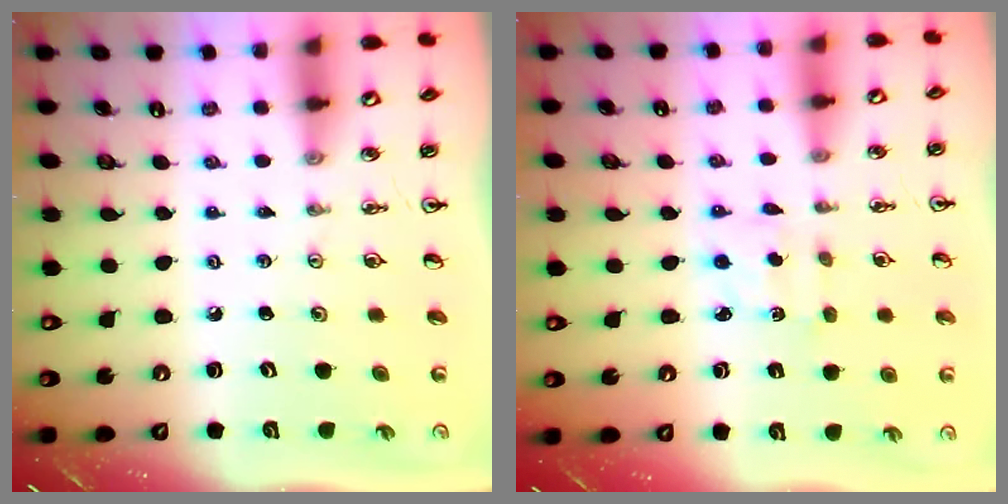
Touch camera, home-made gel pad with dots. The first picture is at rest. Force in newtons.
{"total": 1.7, "press": 1.5, "slide": 0.8}